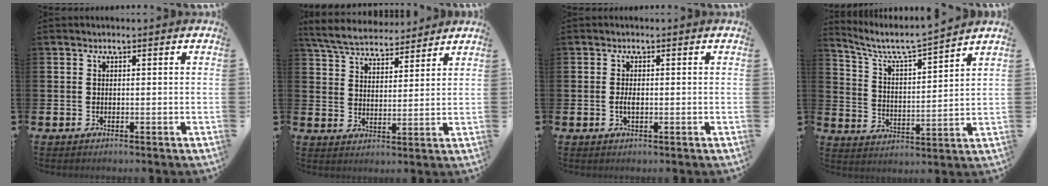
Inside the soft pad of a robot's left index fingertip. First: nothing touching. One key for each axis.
{"total": 6.2, "fx": 5.9, "fy": 1.3, "fz": 1.1, "tx": -0.048, "ty": -0.029, "tz": 0.107}
{"total": 1.6, "fx": -0.2, "fy": 0.7, "fz": 1.4, "tx": -0.027, "ty": 0.002, "tz": -0.005}
{"total": 6.6, "fx": 6.1, "fy": 0.5, "fz": 2.4, "tx": -0.080, "ty": -0.046, "tz": 0.101}